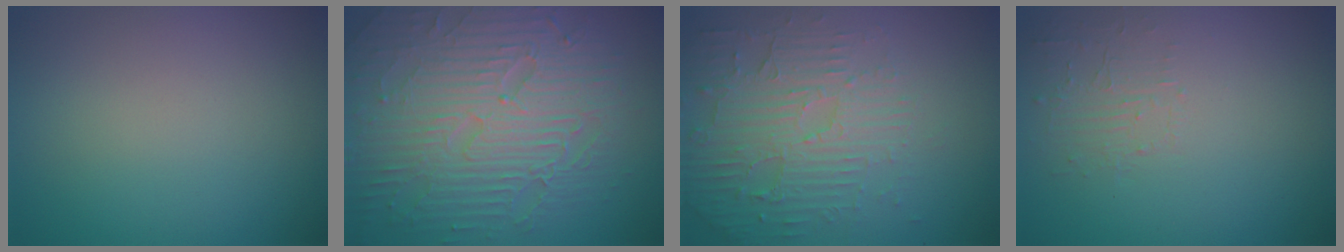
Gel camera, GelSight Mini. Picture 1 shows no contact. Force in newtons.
{"total": 8.9, "press": 6.3, "slide": 6.3}
{"total": 5.5, "press": 3.8, "slide": 4.0}
{"total": 1.5, "press": 0.1, "slide": 1.5}